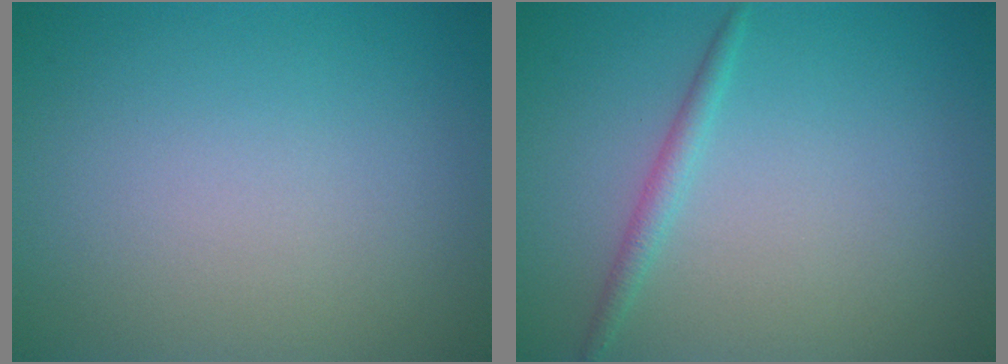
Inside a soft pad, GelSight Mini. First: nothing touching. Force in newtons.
{"total": 1.4, "press": 1.4, "slide": 0.1}